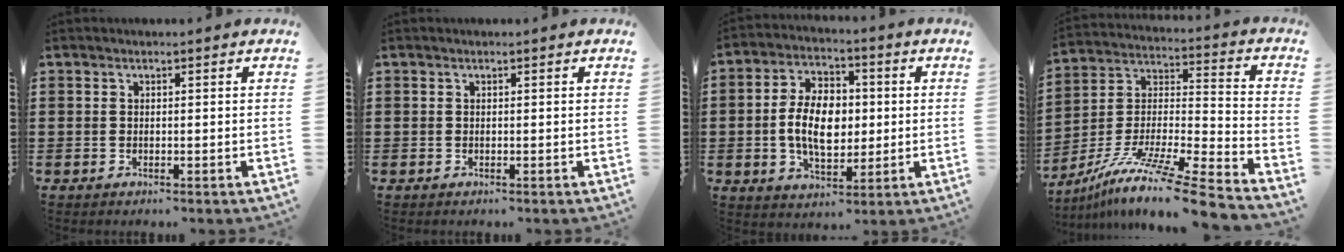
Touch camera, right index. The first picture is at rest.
{"total": 0.0}
{"total": 9.5, "force": [-0.2, 6.0, 7.3], "torque": [-0.151, 0.012, -0.008]}
{"total": 12.2, "force": [-9.9, -0.1, 7.1], "torque": [-0.119, 0.011, -0.189]}